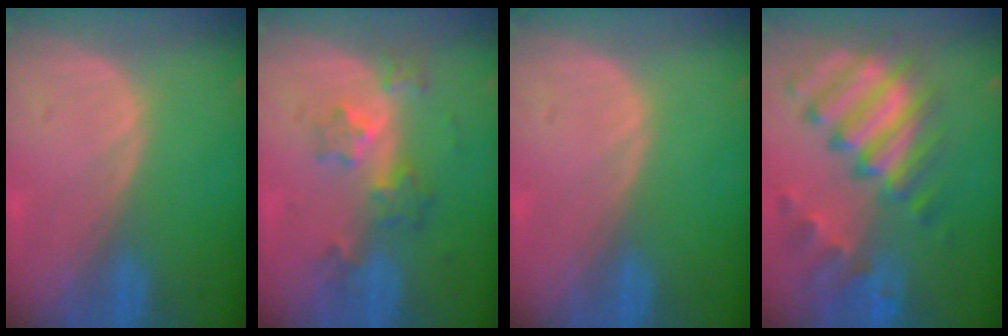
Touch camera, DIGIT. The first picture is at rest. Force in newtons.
{"total": 5.9, "press": 5.3, "slide": 2.5}
{"total": 0.0}
{"total": 11.4, "press": 9.8, "slide": 5.8}